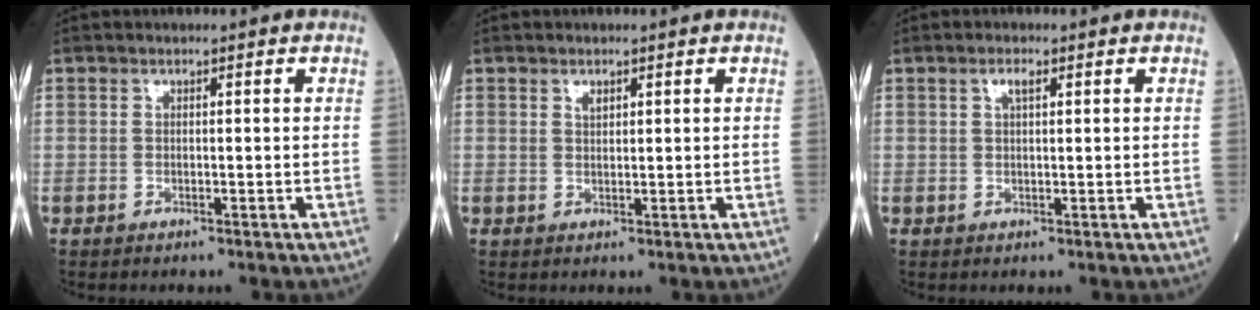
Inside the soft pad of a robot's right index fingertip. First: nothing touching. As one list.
[{"total": 1.1, "force": [0.7, 0.5, 0.7], "torque": [-0.012, -0.001, 0.013]}, {"total": 1.7, "force": [0.8, 0.5, 1.4], "torque": [-0.028, 0.003, 0.014]}]